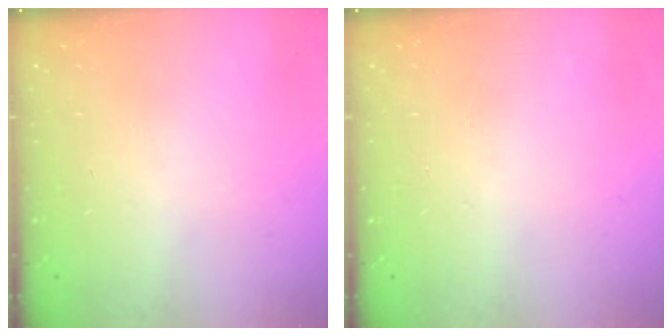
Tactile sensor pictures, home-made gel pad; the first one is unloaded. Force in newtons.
{"total": 0.0}